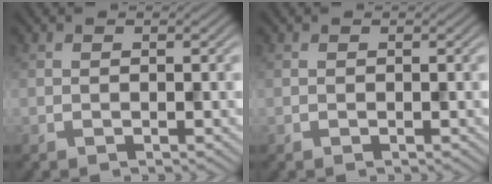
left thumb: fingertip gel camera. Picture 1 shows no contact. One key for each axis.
{"total": 0.0}